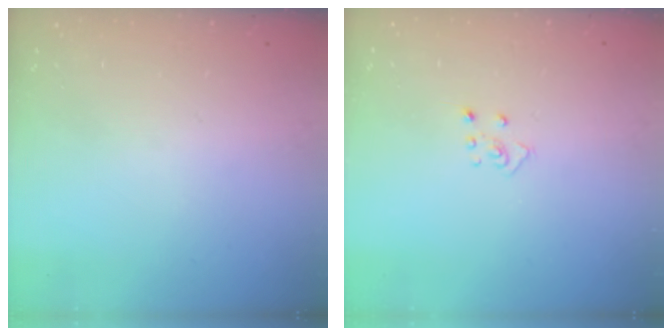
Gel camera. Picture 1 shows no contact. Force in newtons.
{"total": 3.7, "press": 3.7, "slide": 0.3}